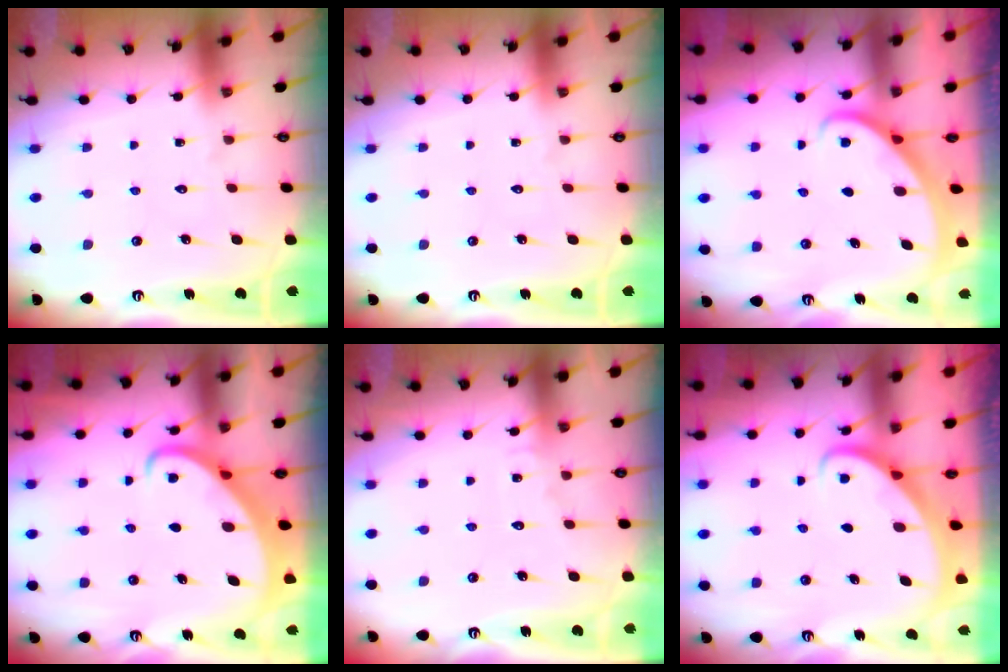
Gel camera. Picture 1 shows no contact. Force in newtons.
{"total": 0.0}
{"total": 2.1, "press": 2.1, "slide": 0.2}
{"total": 2.2, "press": 2.2, "slide": 0.3}
{"total": 5.6, "press": 5.6, "slide": 0.5}
{"total": 2.6, "press": 2.6, "slide": 0.3}